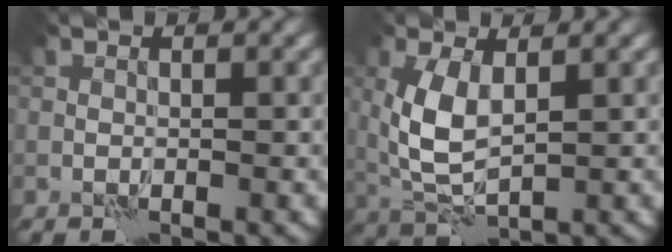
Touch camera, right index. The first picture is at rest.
{"total": 5.3, "force": [1.1, 2.5, 4.5], "torque": [-0.112, -0.002, 0.027]}